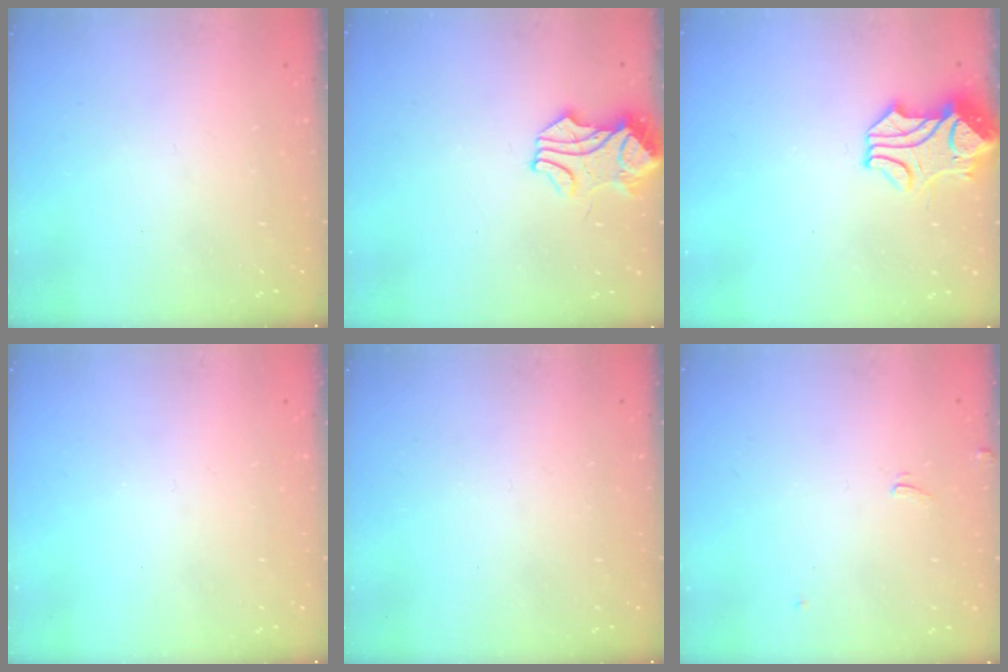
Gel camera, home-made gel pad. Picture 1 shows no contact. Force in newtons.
{"total": 1.8, "press": 1.6, "slide": 0.8}
{"total": 2.0, "press": 1.6, "slide": 1.1}
{"total": 0.0}
{"total": 0.0}
{"total": 2.5, "press": 2.5, "slide": 0.4}